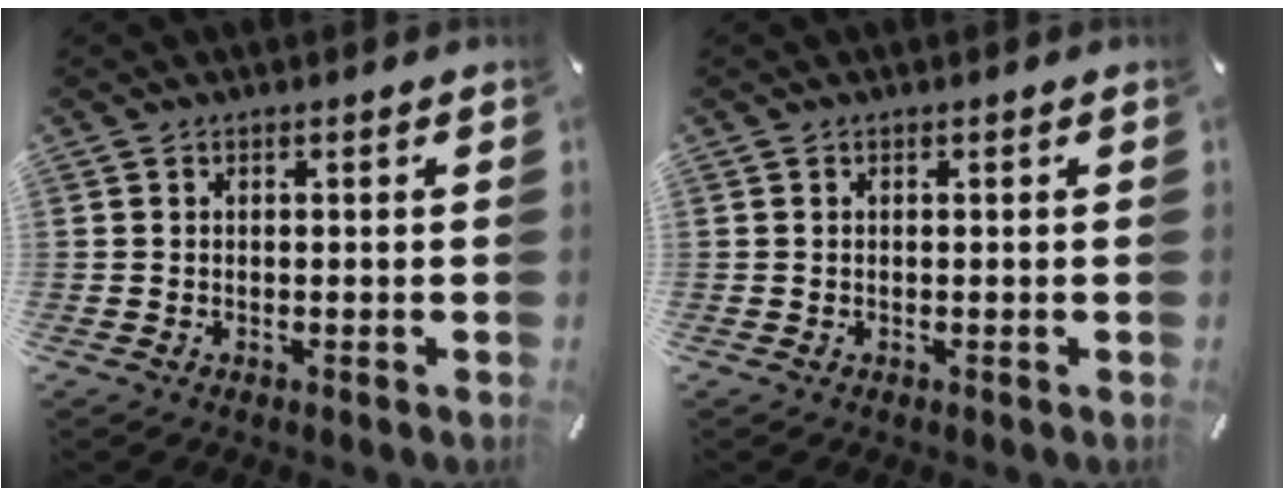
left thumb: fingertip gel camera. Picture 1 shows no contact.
{"total": 0.0}